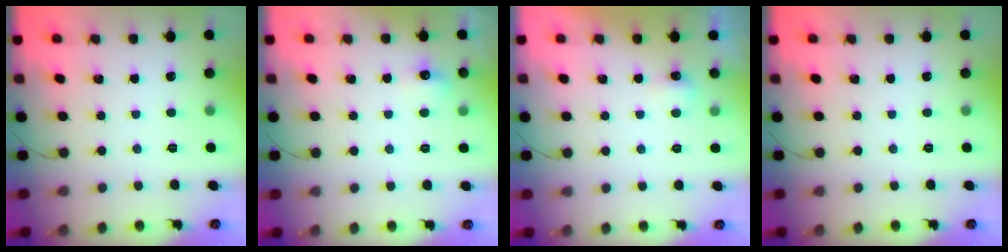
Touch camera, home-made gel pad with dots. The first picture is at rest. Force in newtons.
{"total": 4.9, "press": 4.8, "slide": 1.2}
{"total": 3.7, "press": 3.6, "slide": 0.7}
{"total": 0.0}